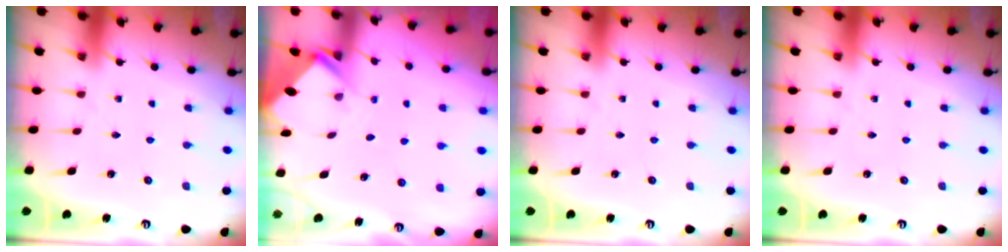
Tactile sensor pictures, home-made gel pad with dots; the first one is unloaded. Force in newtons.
{"total": 2.7, "press": 2.7, "slide": 0.2}
{"total": 0.0}
{"total": 0.0}